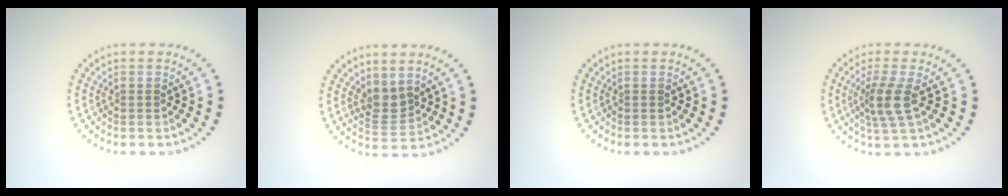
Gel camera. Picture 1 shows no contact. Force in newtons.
{"total": 2.3, "press": 1.9, "slide": 1.3}
{"total": 0.0}
{"total": 2.8, "press": 2.2, "slide": 1.8}